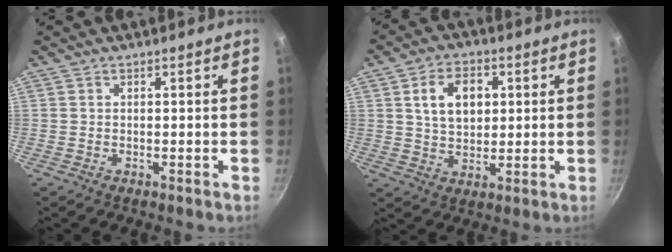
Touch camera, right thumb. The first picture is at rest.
{"total": 9.6, "force": [2.4, 6.5, 6.6], "torque": [-0.090, -0.001, 0.041]}